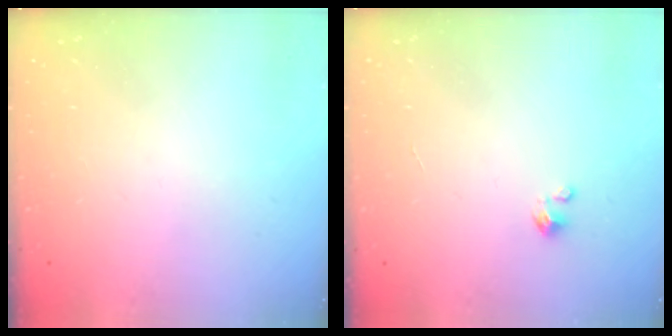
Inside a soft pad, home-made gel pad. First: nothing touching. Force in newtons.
{"total": 1.3, "press": 1.3, "slide": 0.1}